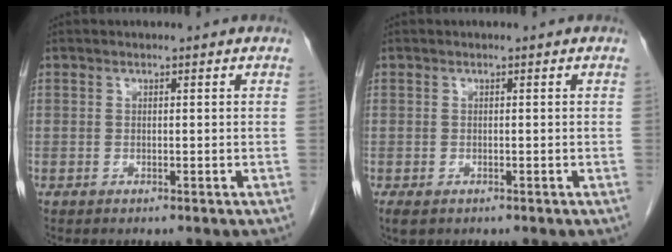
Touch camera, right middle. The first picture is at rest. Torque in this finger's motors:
{"motor_torque": [0.16, 0.09, -0.01, 0.02]}